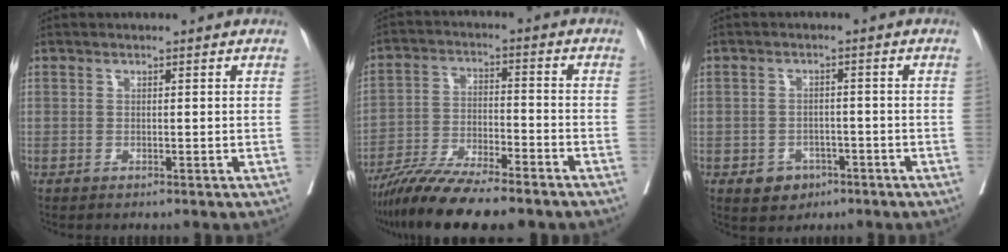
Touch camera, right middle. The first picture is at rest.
{"total": 14.3, "force": [-11.8, 1.6, 7.8], "torque": [-0.141, -0.025, -0.201]}
{"total": 3.4, "force": [-1.8, 2.6, 1.3], "torque": [-0.013, 0.006, -0.019]}